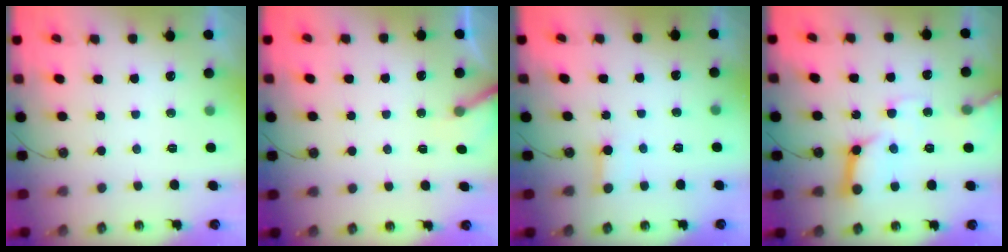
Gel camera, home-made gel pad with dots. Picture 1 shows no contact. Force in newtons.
{"total": 6.6, "press": 6.6, "slide": 0.4}
{"total": 2.4, "press": 2.4, "slide": 0.1}
{"total": 14.3, "press": 14.2, "slide": 1.7}